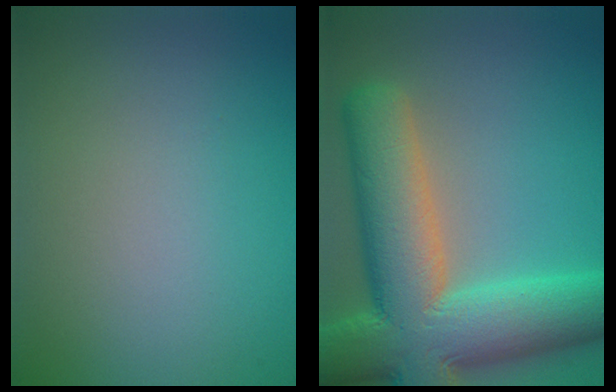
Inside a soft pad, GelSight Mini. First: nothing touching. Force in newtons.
{"total": 14.2, "press": 14.2, "slide": 1.0}